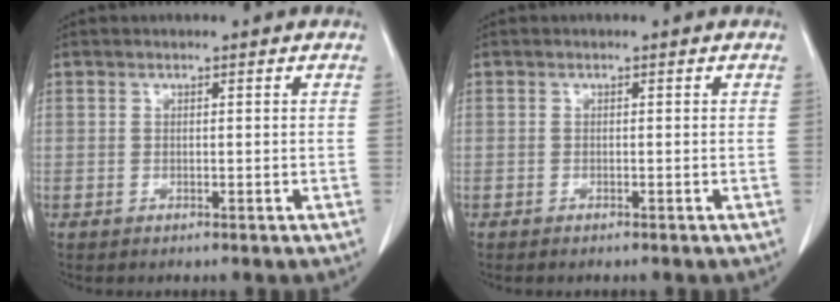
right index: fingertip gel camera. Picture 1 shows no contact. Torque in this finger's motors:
{"motor_torque": [-0.13, 0.10, 0.03, 0.01]}